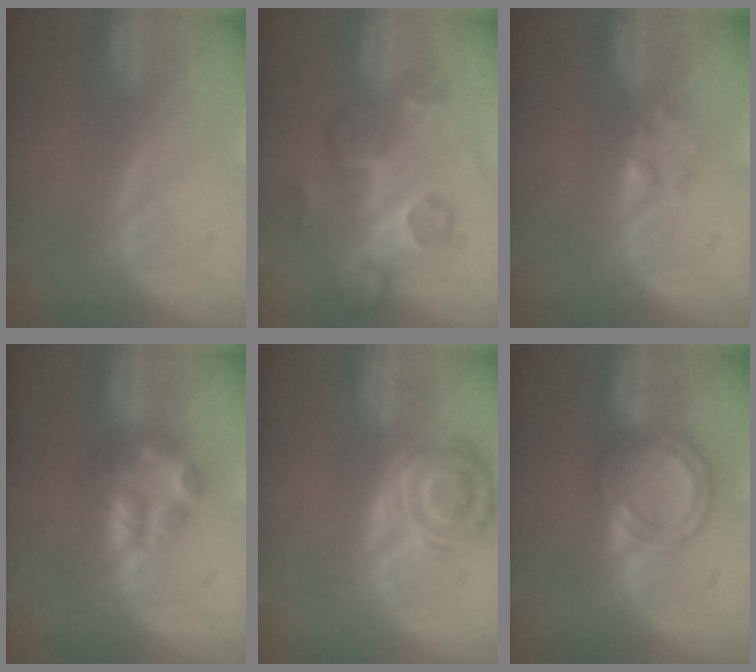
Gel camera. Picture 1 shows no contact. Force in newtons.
{"total": 8.7, "press": 7.6, "slide": 4.3}
{"total": 1.4, "press": 1.3, "slide": 0.2}
{"total": 6.0, "press": 5.3, "slide": 2.8}
{"total": 8.3, "press": 7.3, "slide": 3.9}
{"total": 6.2, "press": 5.4, "slide": 2.9}